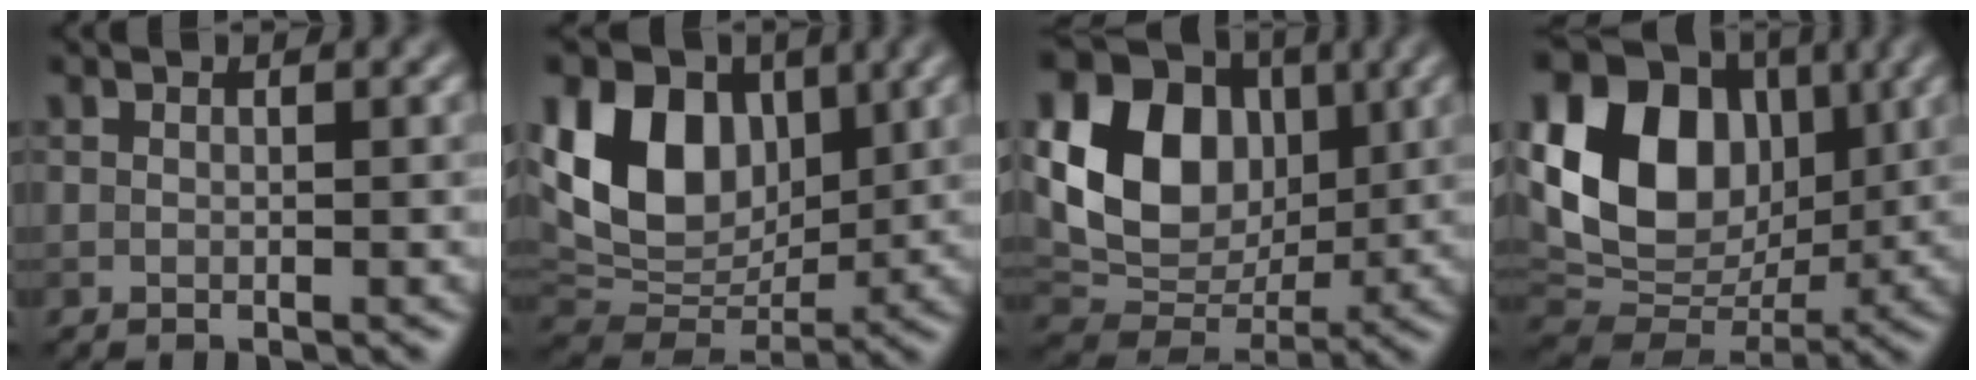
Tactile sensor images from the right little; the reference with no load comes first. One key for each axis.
{"total": 11.1, "fx": 3.2, "fy": 7.8, "fz": 7.1, "tx": -0.137, "ty": 0.002, "tz": 0.050}
{"total": 11.7, "fx": 2.2, "fy": 9.0, "fz": 7.2, "tx": -0.133, "ty": 0.001, "tz": 0.031}
{"total": 14.7, "fx": 3.5, "fy": 11.0, "fz": 9.1, "tx": -0.170, "ty": 0.027, "tz": 0.065}